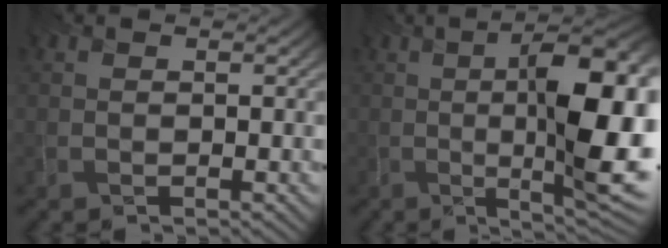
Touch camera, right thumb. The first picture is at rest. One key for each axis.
{"total": 14.5, "fx": -0.6, "fy": 3.5, "fz": 14.1, "tx": -0.209, "ty": -0.002, "tz": 0.002}